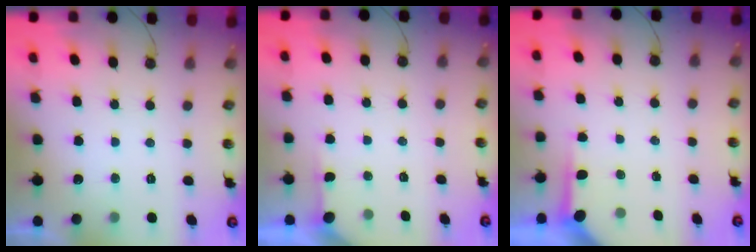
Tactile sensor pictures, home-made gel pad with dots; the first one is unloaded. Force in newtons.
{"total": 1.5, "press": 1.5, "slide": 0.2}
{"total": 3.7, "press": 3.7, "slide": 0.2}